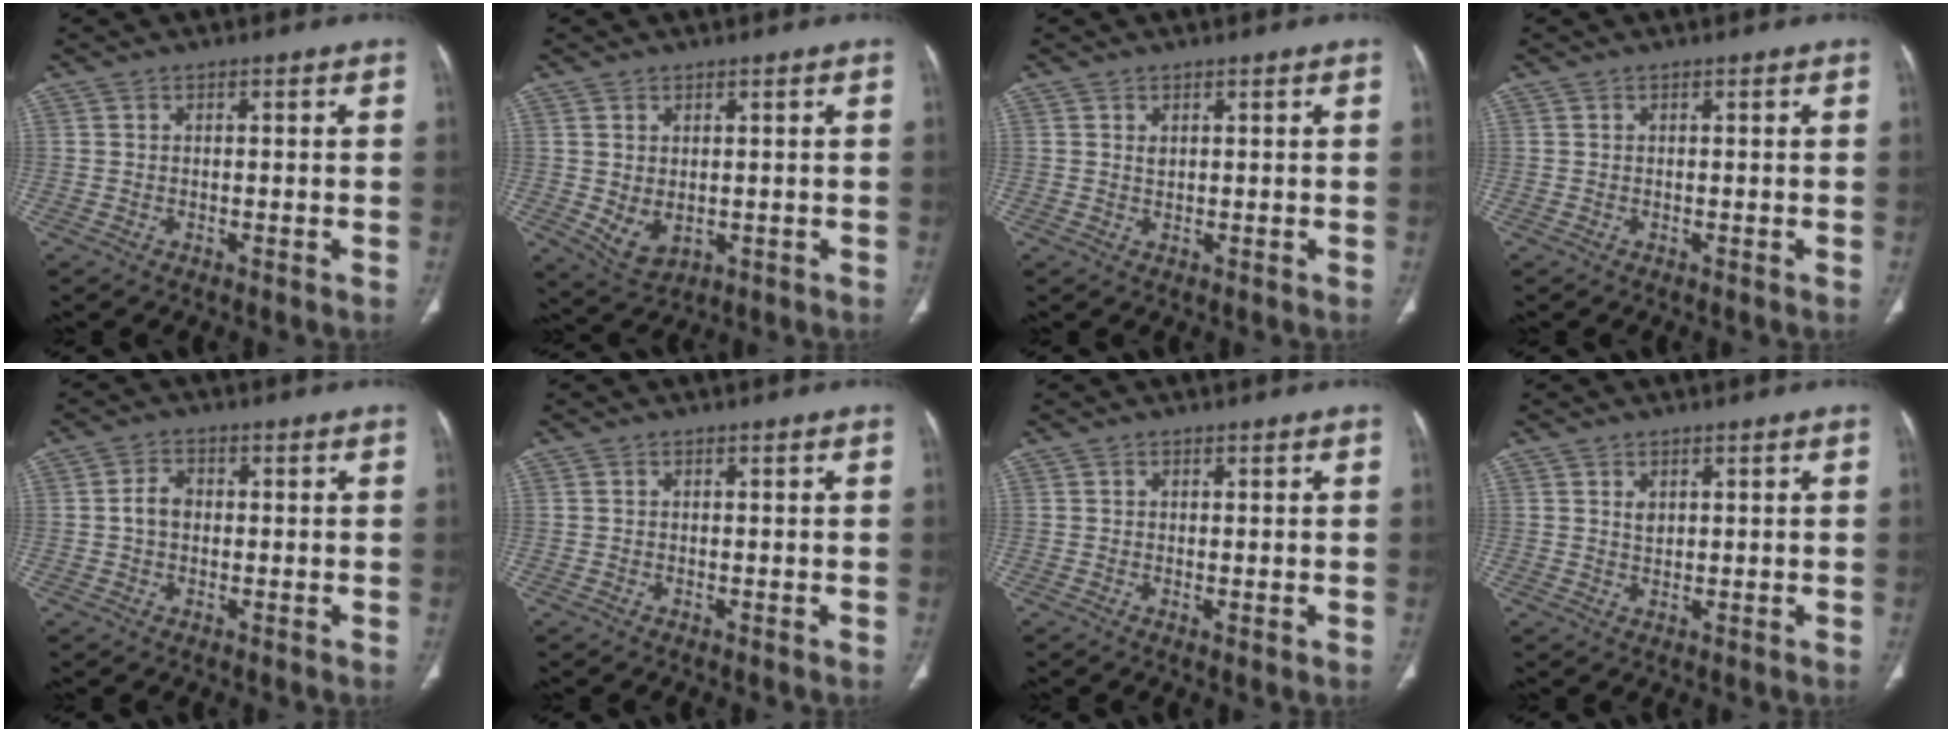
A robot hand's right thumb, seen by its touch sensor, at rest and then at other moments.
{"total": 5.1, "force": [-0.2, 3.5, 3.7], "torque": [-0.063, -0.010, 0.017]}
{"total": 0.9, "force": [0.4, 0.5, 0.6], "torque": [-0.006, -0.002, 0.010]}
{"total": 0.0}
{"total": 3.5, "force": [0.0, 2.6, 2.4], "torque": [-0.040, 0.012, -0.005]}
{"total": 0.0}
{"total": 0.9, "force": [-0.1, 0.4, 0.9], "torque": [-0.019, -0.005, -0.001]}
{"total": 1.6, "force": [0.7, 1.0, 1.0], "torque": [-0.011, -0.005, 0.016]}